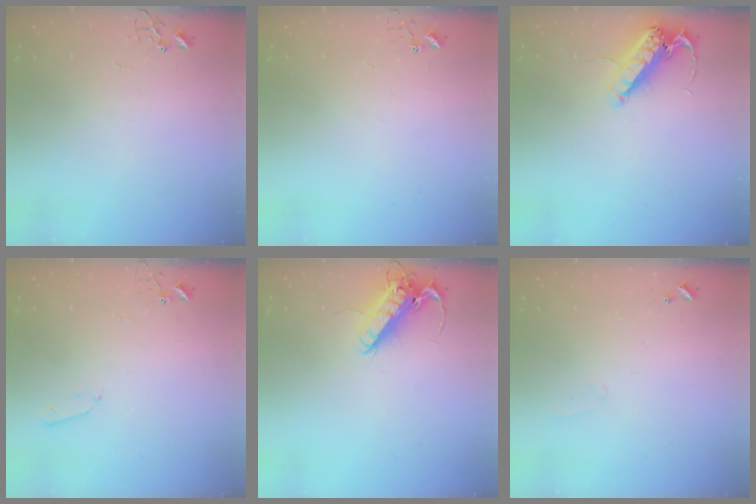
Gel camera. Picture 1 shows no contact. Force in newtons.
{"total": 3.9, "press": 3.9, "slide": 0.3}
{"total": 14.4, "press": 14.2, "slide": 2.0}
{"total": 3.7, "press": 3.6, "slide": 0.5}
{"total": 13.8, "press": 13.6, "slide": 2.3}
{"total": 5.0, "press": 5.0, "slide": 0.9}